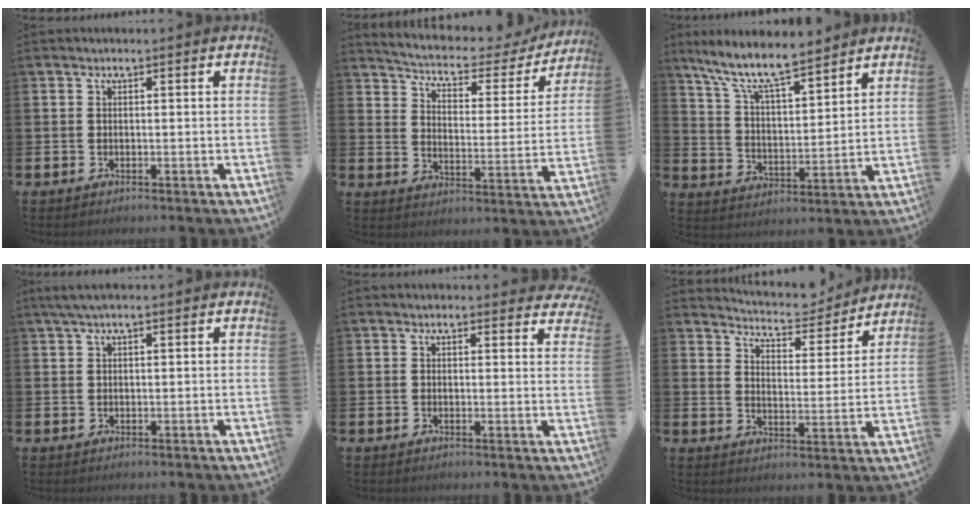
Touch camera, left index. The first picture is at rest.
{"total": 5.0, "force": [4.5, 1.7, 1.6], "torque": [-0.053, -0.036, 0.067]}
{"total": 9.4, "force": [8.4, 1.2, 4.0], "torque": [-0.113, -0.048, 0.149]}
{"total": 1.9, "force": [1.2, 0.1, 1.4], "torque": [-0.034, 0.007, 0.023]}
{"total": 1.7, "force": [1.7, 0.4, 0.0], "torque": [0.005, -0.006, 0.029]}
{"total": 6.0, "force": [5.8, 1.0, 0.8], "torque": [-0.029, -0.044, 0.099]}